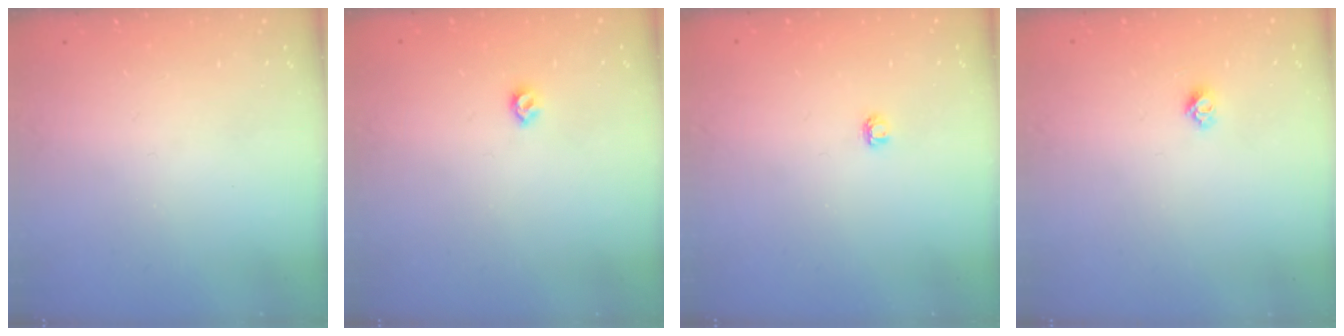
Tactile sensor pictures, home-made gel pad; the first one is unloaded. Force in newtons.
{"total": 4.9, "press": 4.8, "slide": 0.8}
{"total": 3.2, "press": 3.2, "slide": 0.4}
{"total": 4.5, "press": 4.4, "slide": 0.5}